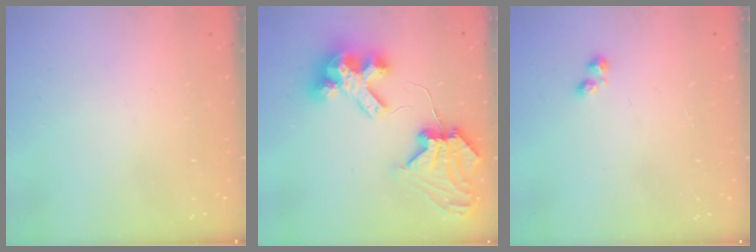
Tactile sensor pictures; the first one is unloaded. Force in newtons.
{"total": 10.2, "press": 10.1, "slide": 1.5}
{"total": 1.9, "press": 1.8, "slide": 0.5}